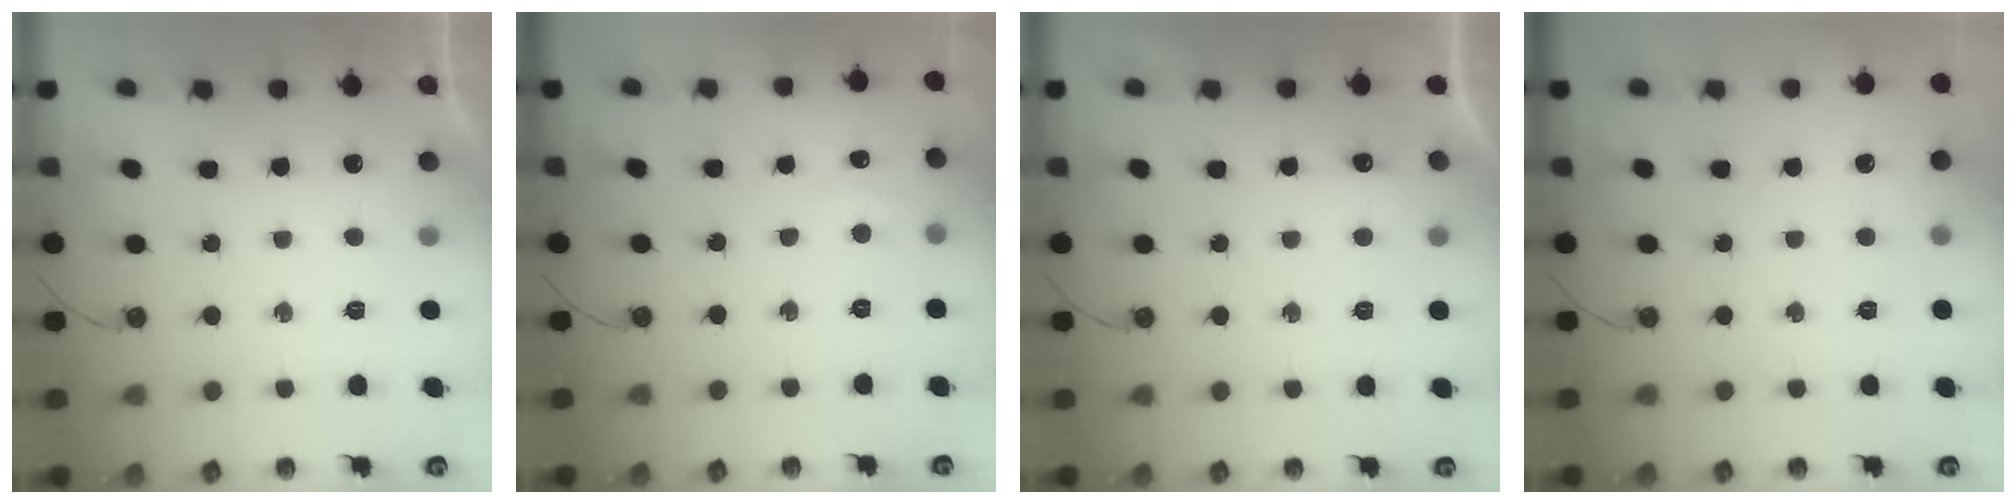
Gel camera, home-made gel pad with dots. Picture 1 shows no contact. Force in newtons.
{"total": 5.5, "press": 5.4, "slide": 0.8}
{"total": 6.9, "press": 2.7, "slide": 6.4}
{"total": 0.0}